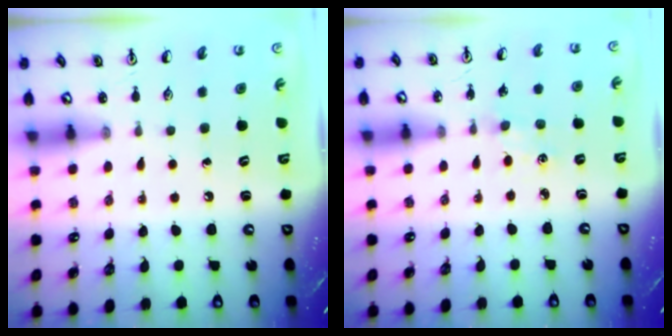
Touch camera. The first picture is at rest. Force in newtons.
{"total": 1.2, "press": 1.2, "slide": 0.3}